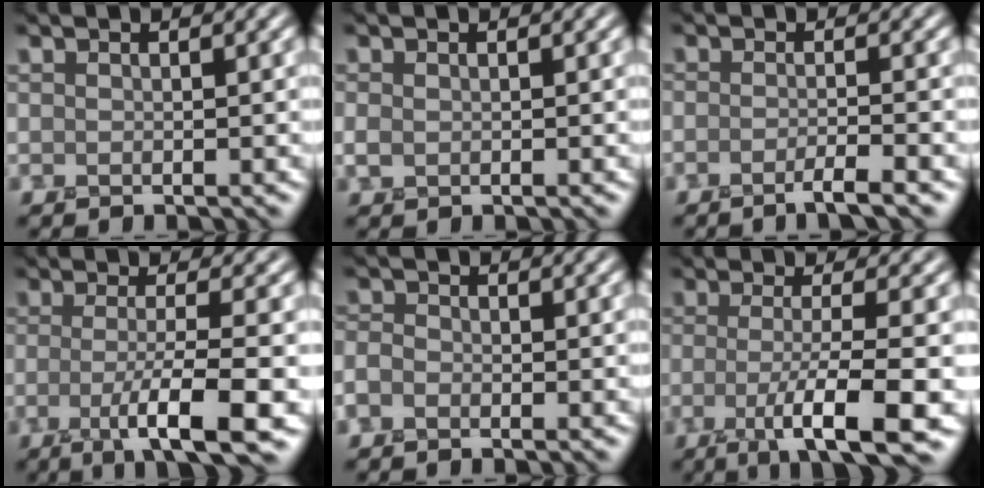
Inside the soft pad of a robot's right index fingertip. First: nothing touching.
{"total": 0.8, "force": [-0.1, 0.6, 0.5], "torque": [-0.011, -0.004, 0.000]}
{"total": 2.4, "force": [-1.4, 0.4, 1.9], "torque": [-0.025, -0.001, -0.036]}
{"total": 6.6, "force": [-2.3, 1.1, 6.1], "torque": [-0.100, -0.007, -0.047]}
{"total": 1.5, "force": [-0.8, 1.0, 0.7], "torque": [-0.012, 0.001, -0.023]}
{"total": 7.3, "force": [-2.6, 1.2, 6.7], "torque": [-0.104, -0.008, -0.051]}